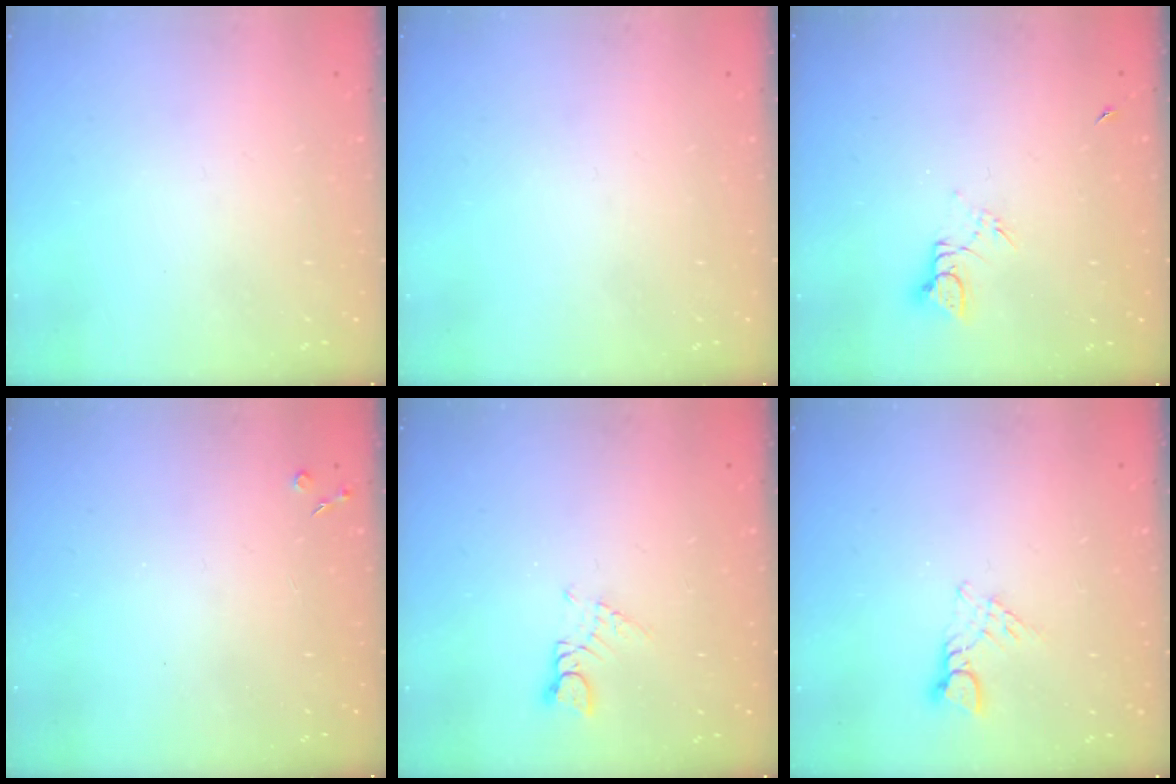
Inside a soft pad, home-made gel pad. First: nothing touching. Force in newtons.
{"total": 0.0}
{"total": 3.9, "press": 3.9, "slide": 0.3}
{"total": 2.8, "press": 2.8, "slide": 0.5}
{"total": 2.3, "press": 2.3, "slide": 0.3}
{"total": 3.4, "press": 3.4, "slide": 0.3}